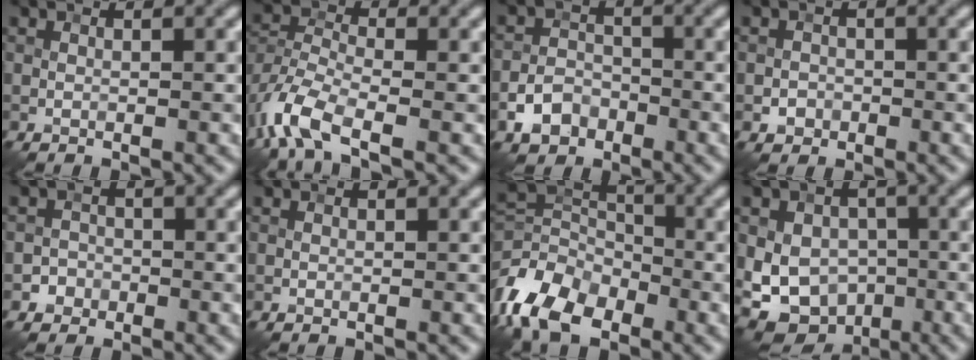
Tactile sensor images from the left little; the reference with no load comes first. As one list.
[{"total": 6.5, "force": [-3.8, 2.8, 4.4], "torque": [-0.102, -0.005, -0.090]}, {"total": 3.3, "force": [-1.8, 2.4, 1.3], "torque": [-0.019, 0.003, -0.037]}, {"total": 1.3, "force": [-0.5, 1.1, 0.3], "torque": [0.004, 0.001, -0.012]}, {"total": 1.6, "force": [-0.8, 1.4, -0.1], "torque": [0.019, 0.009, -0.019]}, {"total": 0.0}, {"total": 9.3, "force": [-4.9, 5.6, 5.4], "torque": [-0.119, -0.008, -0.111]}, {"total": 10.0, "force": [-2.1, 8.1, 5.5], "torque": [-0.067, 0.006, -0.057]}]